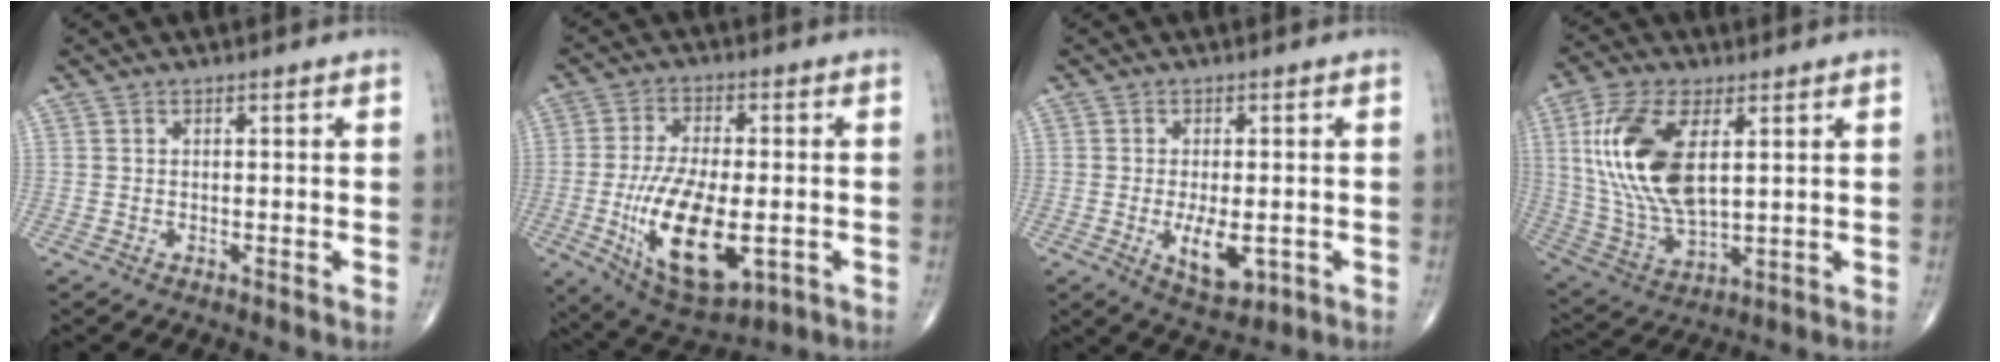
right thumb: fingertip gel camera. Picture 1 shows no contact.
{"total": 17.2, "force": [-3.8, 7.8, 14.8], "torque": [-0.263, -0.007, -0.049]}
{"total": 6.0, "force": [-1.8, 2.9, 4.9], "torque": [-0.068, -0.004, -0.021]}
{"total": 17.9, "force": [4.2, 8.7, 15.0], "torque": [-0.310, -0.014, 0.086]}